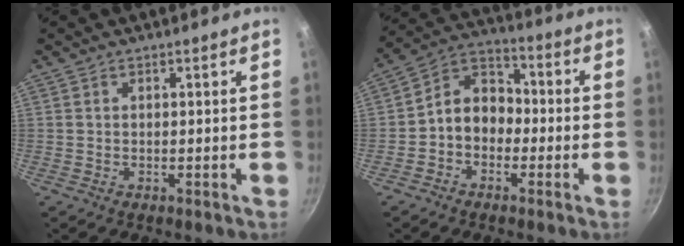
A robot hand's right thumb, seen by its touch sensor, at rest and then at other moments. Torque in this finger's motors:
{"motor_torque": [-0.37, 0.22, 0.35, 0.27, 0.10]}